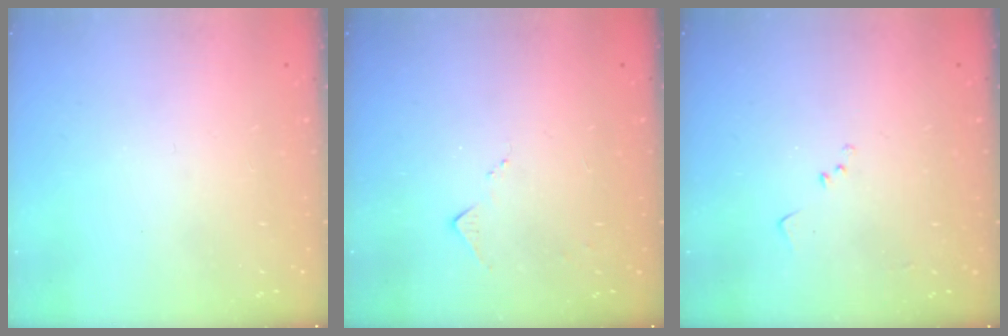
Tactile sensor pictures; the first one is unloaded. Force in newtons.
{"total": 6.0, "press": 5.9, "slide": 0.7}
{"total": 8.2, "press": 8.1, "slide": 1.0}